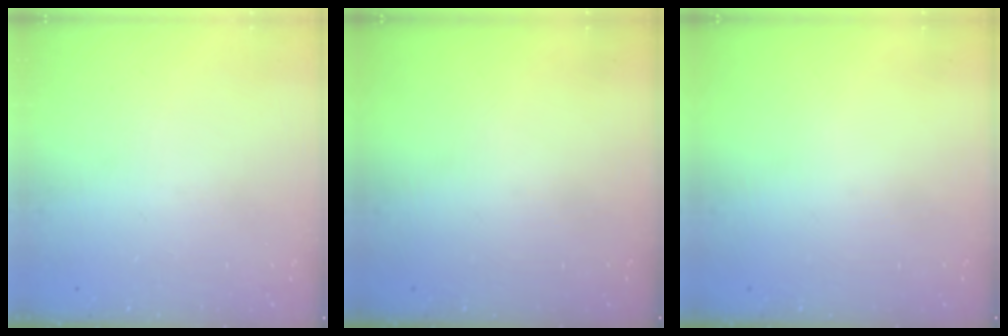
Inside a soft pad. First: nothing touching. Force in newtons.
{"total": 0.0}
{"total": 0.0}